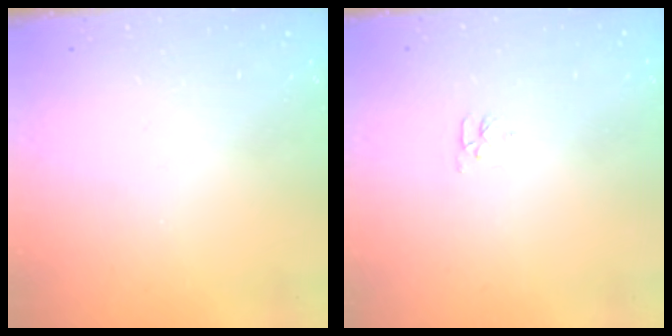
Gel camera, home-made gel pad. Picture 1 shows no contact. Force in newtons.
{"total": 3.1, "press": 3.1, "slide": 0.3}